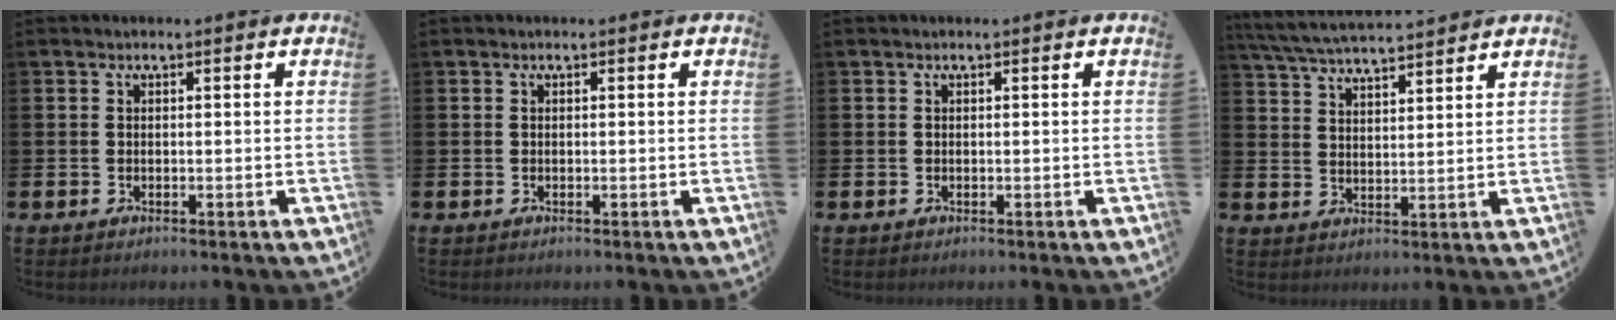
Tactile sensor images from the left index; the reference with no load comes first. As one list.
[{"total": 0.0}, {"total": 0.0}, {"total": 5.7, "force": [5.6, 0.2, 1.1], "torque": [-0.039, -0.029, 0.100]}]